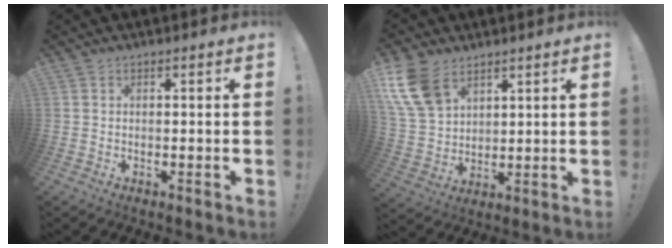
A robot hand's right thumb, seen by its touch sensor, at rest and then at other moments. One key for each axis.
{"total": 13.2, "fx": 7.4, "fy": 8.5, "fz": 6.9, "tx": -0.138, "ty": -0.031, "tz": 0.148}